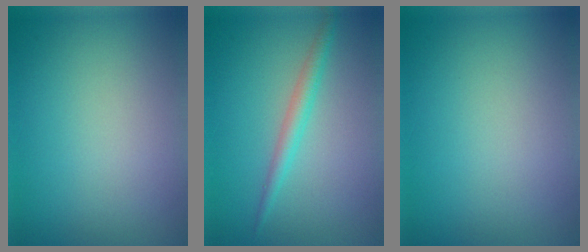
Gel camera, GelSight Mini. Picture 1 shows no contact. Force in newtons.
{"total": 2.0, "press": 2.0, "slide": 0.0}
{"total": 0.0}